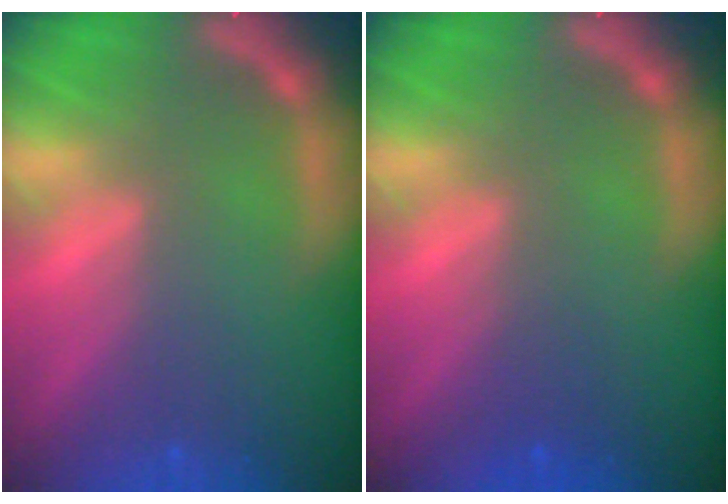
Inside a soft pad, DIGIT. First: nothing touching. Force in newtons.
{"total": 1.5}